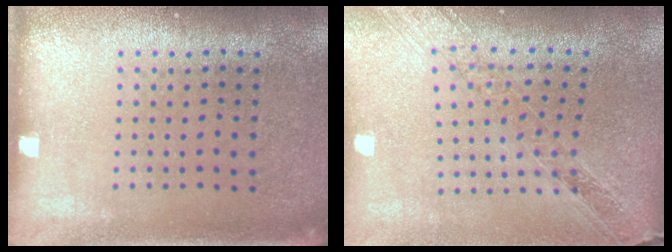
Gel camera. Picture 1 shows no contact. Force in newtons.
{"total": 1.3, "press": 1.3, "slide": 0.4}